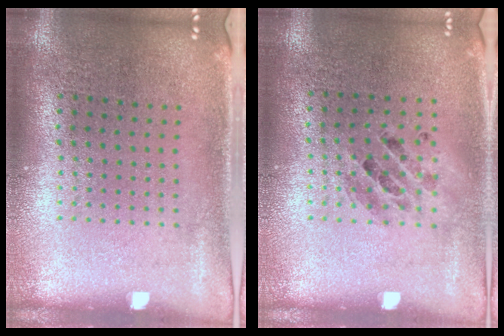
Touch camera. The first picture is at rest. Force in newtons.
{"total": 1.1, "press": 1.0, "slide": 0.2}